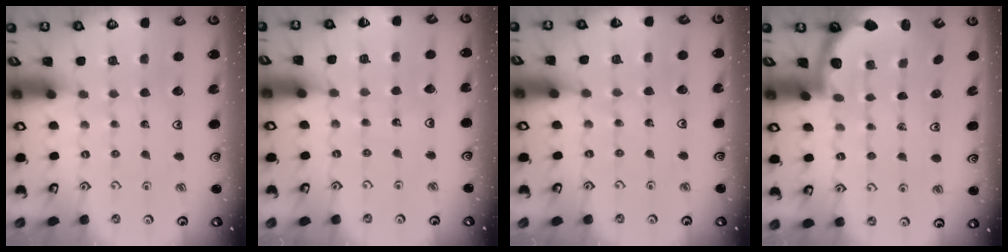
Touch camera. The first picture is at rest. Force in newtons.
{"total": 2.7, "press": 2.7, "slide": 0.3}
{"total": 1.7, "press": 1.7, "slide": 0.2}
{"total": 2.6, "press": 2.5, "slide": 0.6}